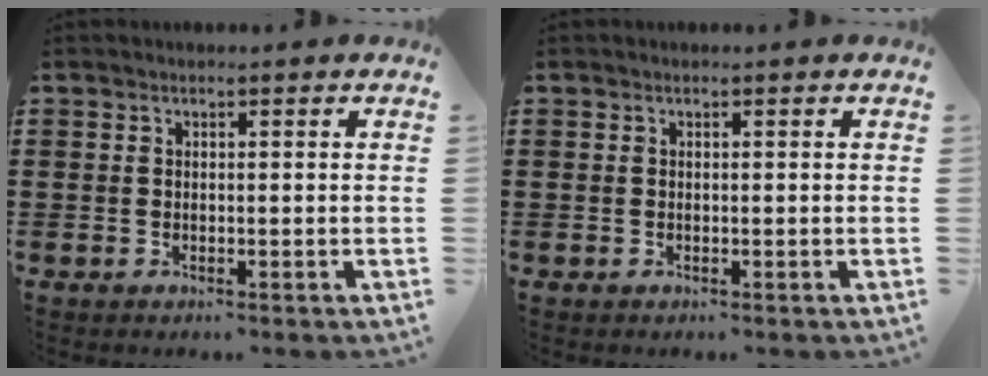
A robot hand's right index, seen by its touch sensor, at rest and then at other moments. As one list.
[{"total": 0.0}]